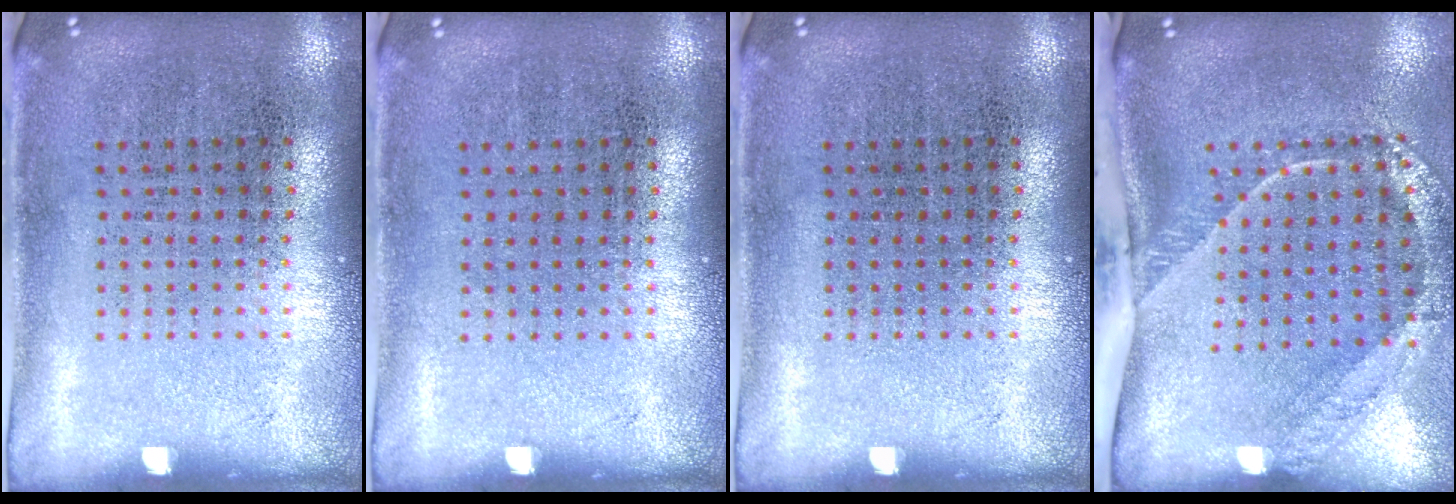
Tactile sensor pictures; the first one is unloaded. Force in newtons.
{"total": 0.0}
{"total": 0.0}
{"total": 2.7, "press": 1.8, "slide": 2.0}